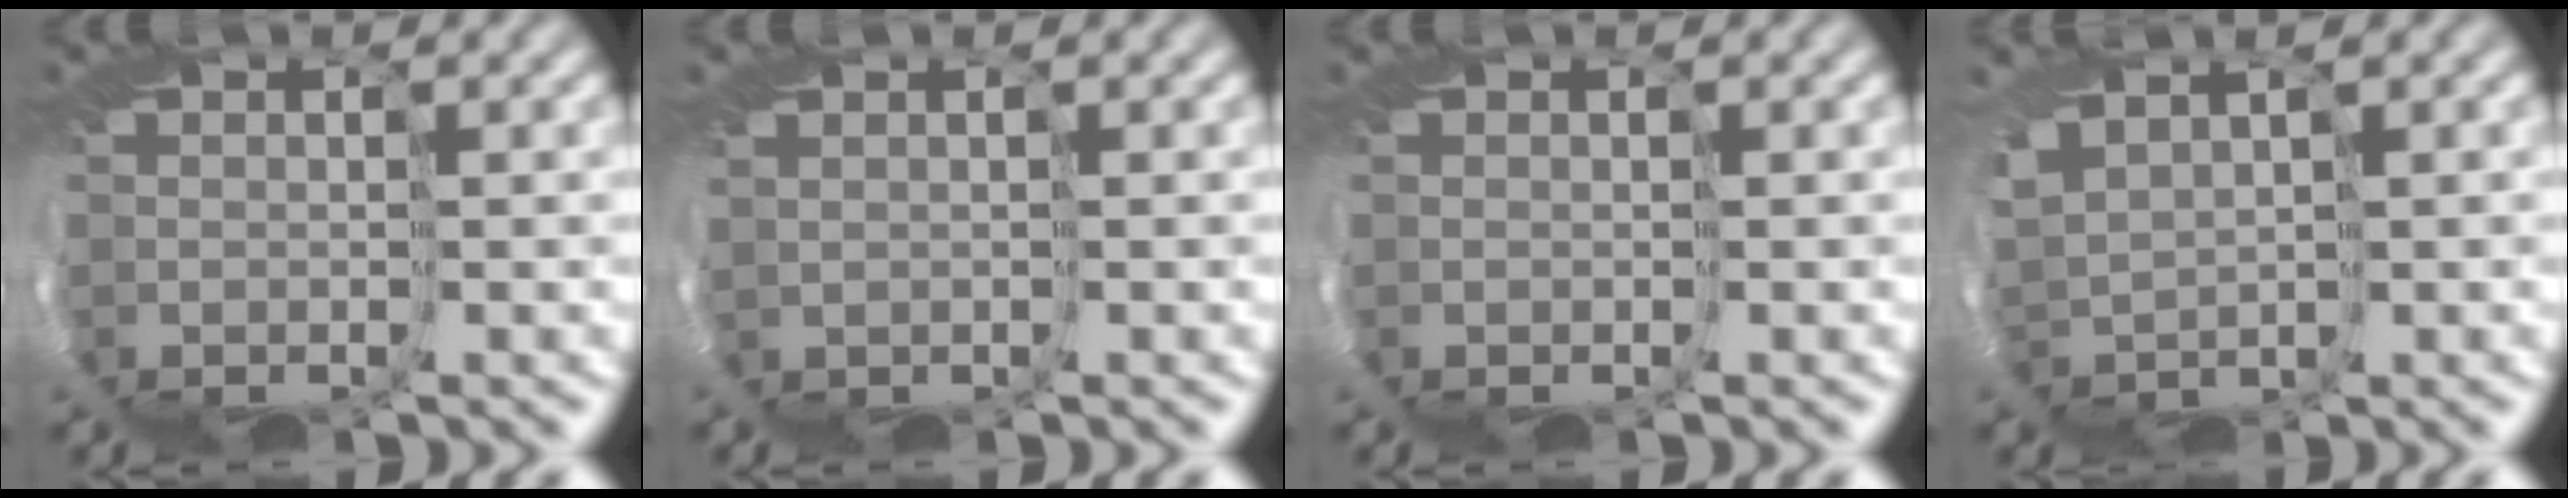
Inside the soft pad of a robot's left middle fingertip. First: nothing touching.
{"total": 2.6, "force": [1.3, -1.5, -1.7], "torque": [0.034, -0.005, 0.025]}
{"total": 0.0}
{"total": 4.6, "force": [4.4, -0.6, -1.2], "torque": [-0.006, 0.013, 0.083]}